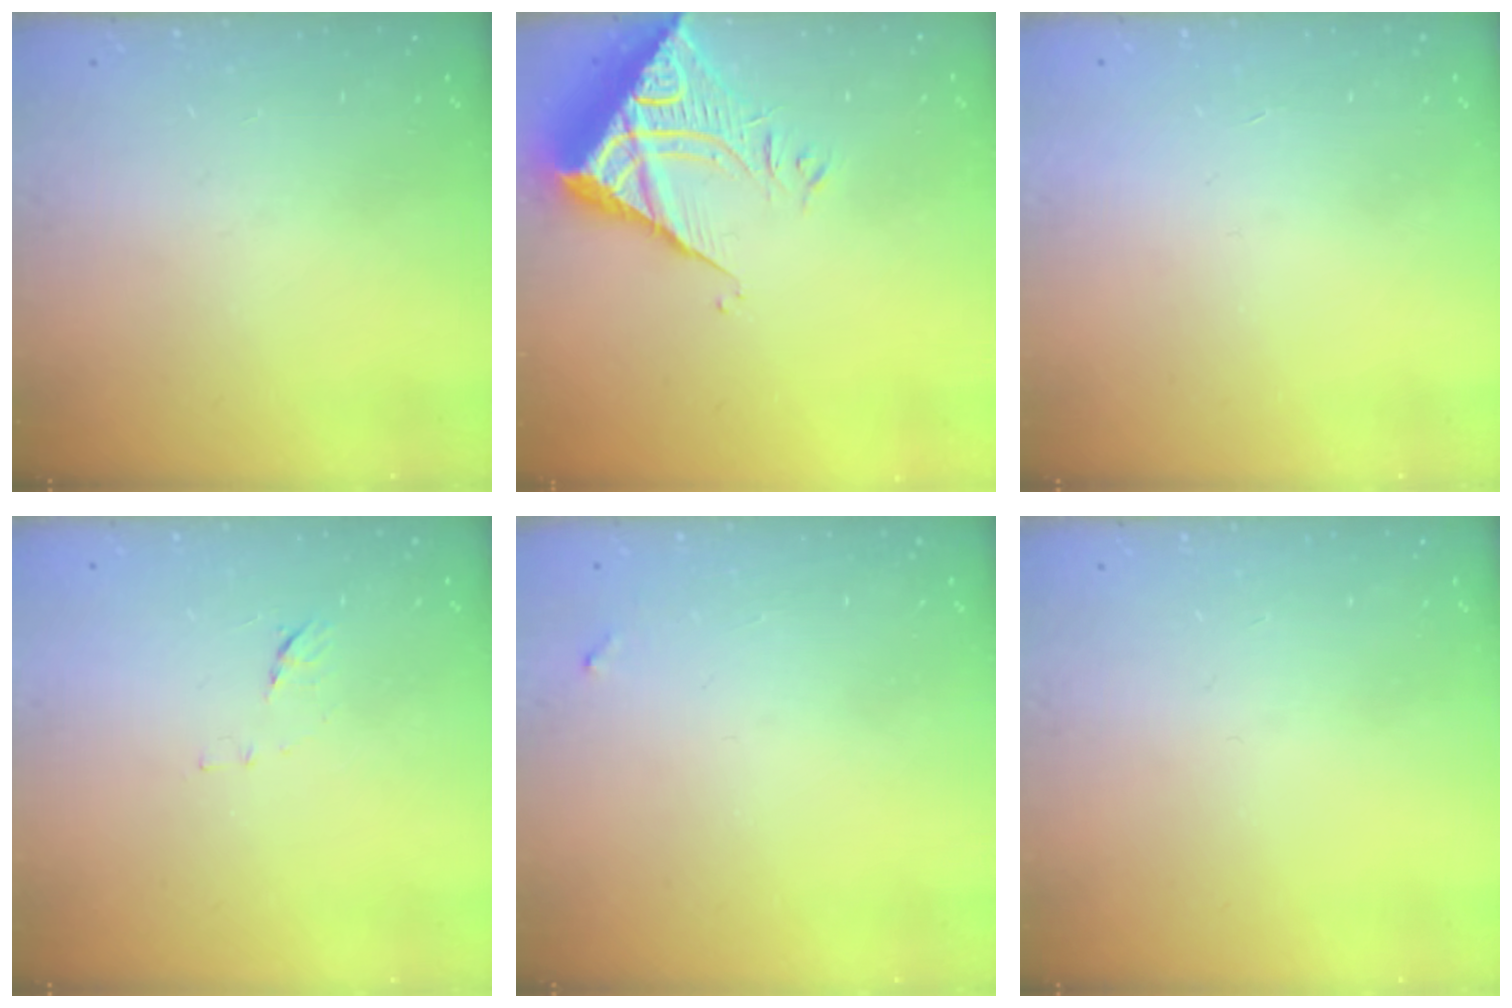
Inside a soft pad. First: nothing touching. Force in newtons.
{"total": 9.0, "press": 8.9, "slide": 0.8}
{"total": 1.5, "press": 1.5, "slide": 0.1}
{"total": 7.7, "press": 7.7, "slide": 0.5}
{"total": 3.9, "press": 3.9, "slide": 0.3}
{"total": 0.0}